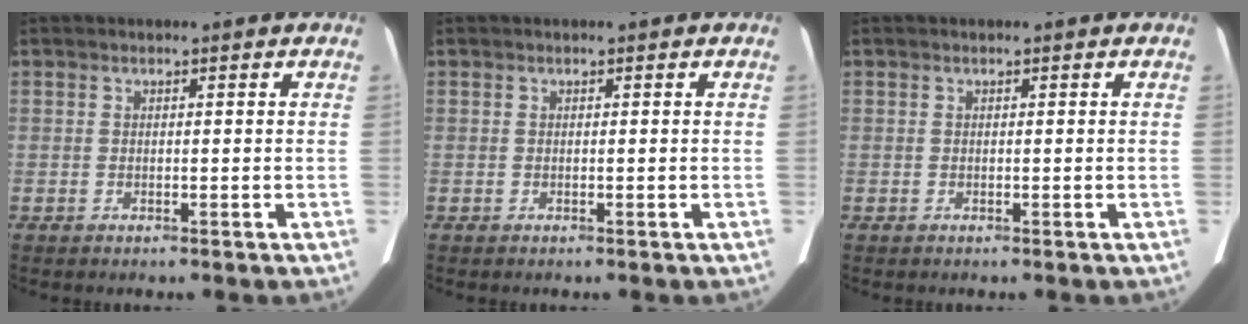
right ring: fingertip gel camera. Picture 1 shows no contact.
{"total": 0.0}
{"total": 0.0}